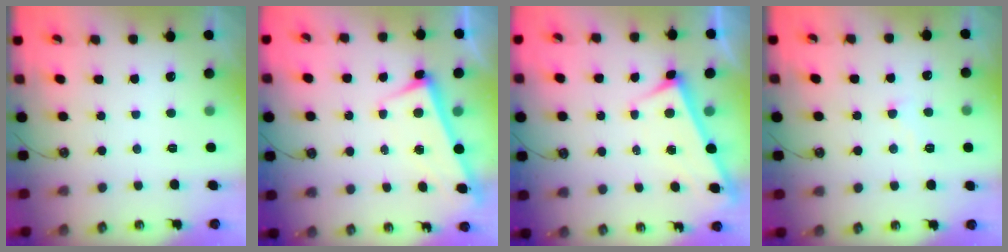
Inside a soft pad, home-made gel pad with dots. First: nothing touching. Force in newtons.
{"total": 2.9, "press": 2.8, "slide": 0.5}
{"total": 3.2, "press": 3.2, "slide": 0.1}
{"total": 2.6, "press": 2.6, "slide": 0.6}